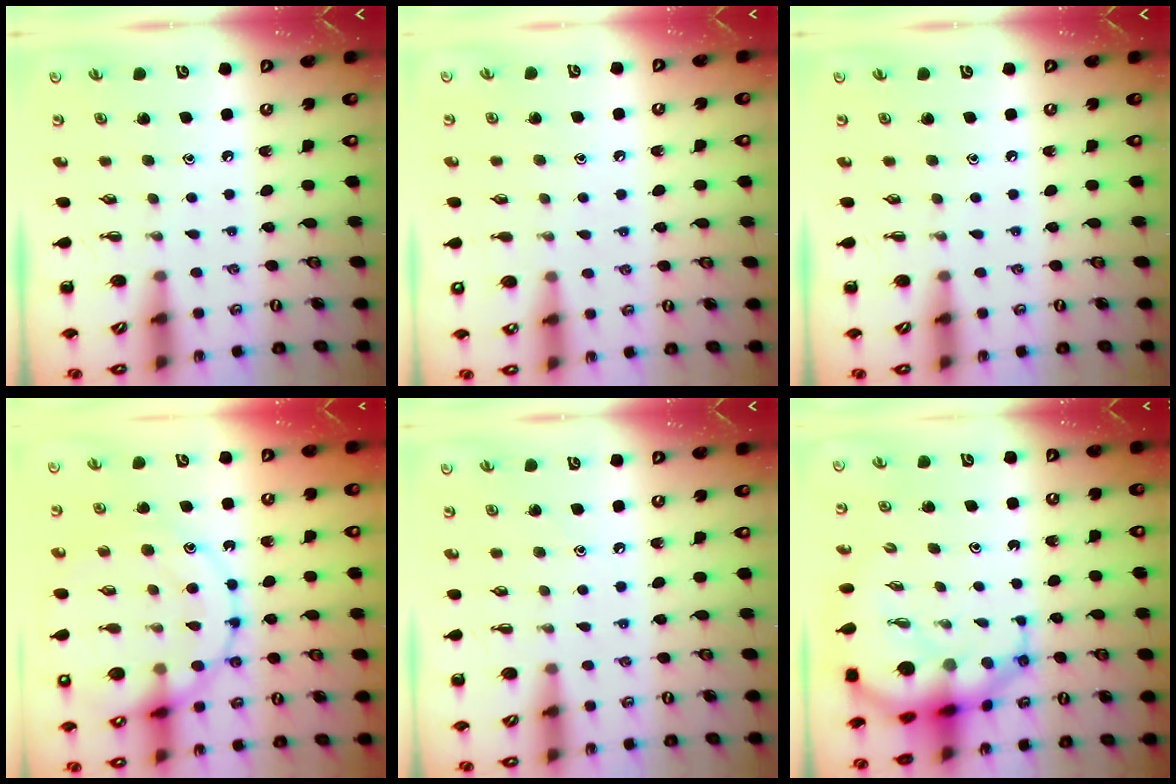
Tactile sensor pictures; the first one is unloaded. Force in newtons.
{"total": 5.7, "press": 5.4, "slide": 1.9}
{"total": 0.0}
{"total": 21.0, "press": 21.0, "slide": 1.8}
{"total": 6.4, "press": 6.1, "slide": 2.0}
{"total": 9.1, "press": 8.8, "slide": 2.3}